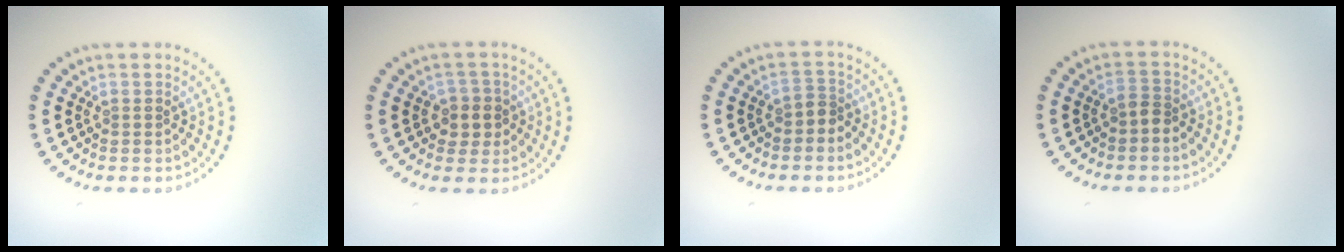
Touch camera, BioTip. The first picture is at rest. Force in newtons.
{"total": 2.1, "press": 2.0, "slide": 0.8}
{"total": 1.4, "press": 1.0, "slide": 0.9}
{"total": 1.5, "press": 1.2, "slide": 0.9}